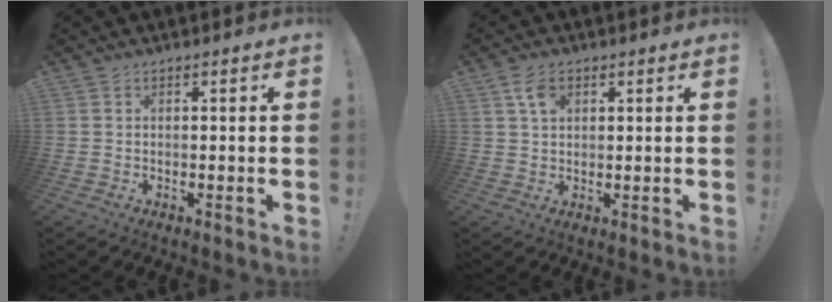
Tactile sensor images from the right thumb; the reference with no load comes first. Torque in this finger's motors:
{"motor_torque": [-0.02, 0.12, 0.03, -0.05, 0.00]}